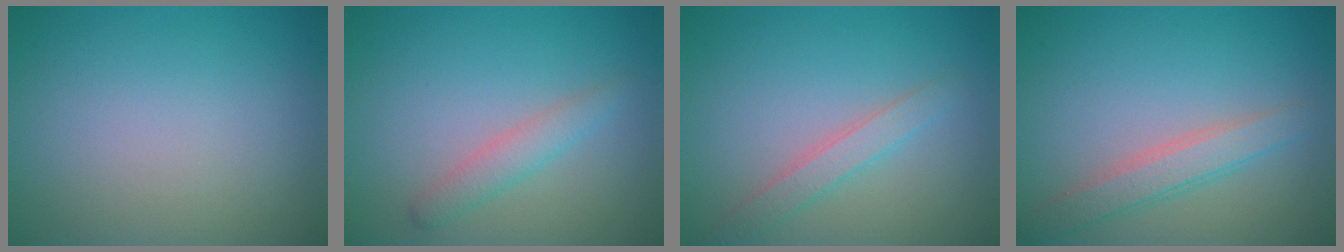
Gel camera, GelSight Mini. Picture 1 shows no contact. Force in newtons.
{"total": 2.0, "press": 2.0, "slide": 0.1}
{"total": 2.0, "press": 2.0, "slide": 0.1}
{"total": 2.8, "press": 2.8, "slide": 0.1}